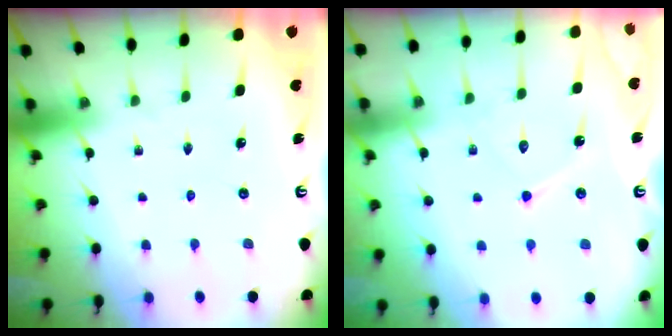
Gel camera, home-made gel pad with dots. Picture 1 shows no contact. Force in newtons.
{"total": 10.8, "press": 10.8, "slide": 0.9}